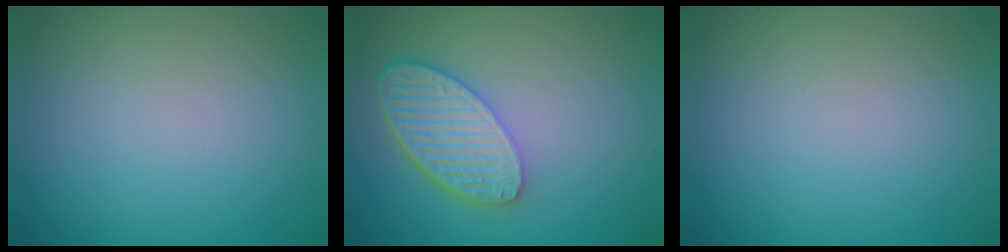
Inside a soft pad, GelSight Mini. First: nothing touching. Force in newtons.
{"total": 5.7, "press": 4.4, "slide": 3.6}
{"total": 0.0}